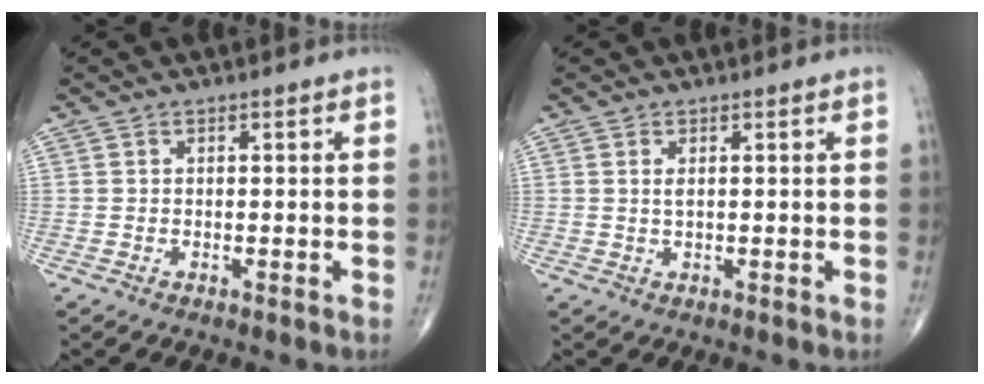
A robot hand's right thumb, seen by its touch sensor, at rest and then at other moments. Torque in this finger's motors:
{"motor_torque": [-0.23, -0.27, 0.08, 0.22, -0.04]}